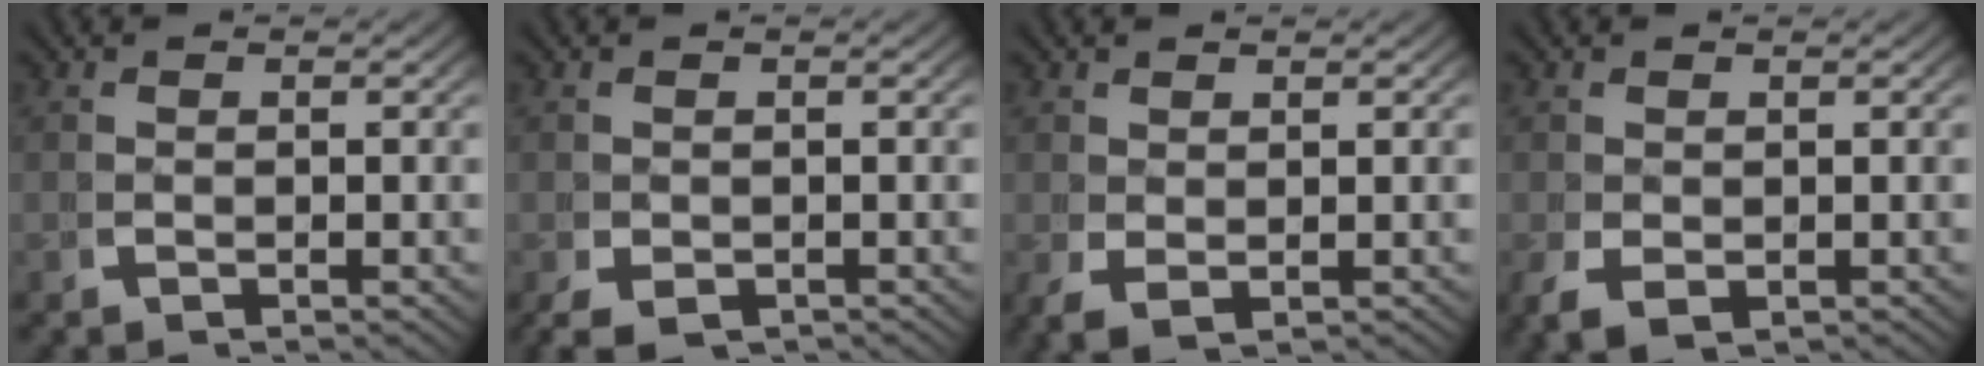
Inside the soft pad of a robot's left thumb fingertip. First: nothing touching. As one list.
[{"total": 2.4, "force": [-1.3, 1.6, 1.4], "torque": [-0.030, -0.017, -0.009]}, {"total": 1.2, "force": [0.4, 0.5, 1.0], "torque": [-0.020, -0.007, 0.018]}, {"total": 1.9, "force": [-0.3, 1.3, 1.4], "torque": [-0.036, -0.016, 0.008]}]